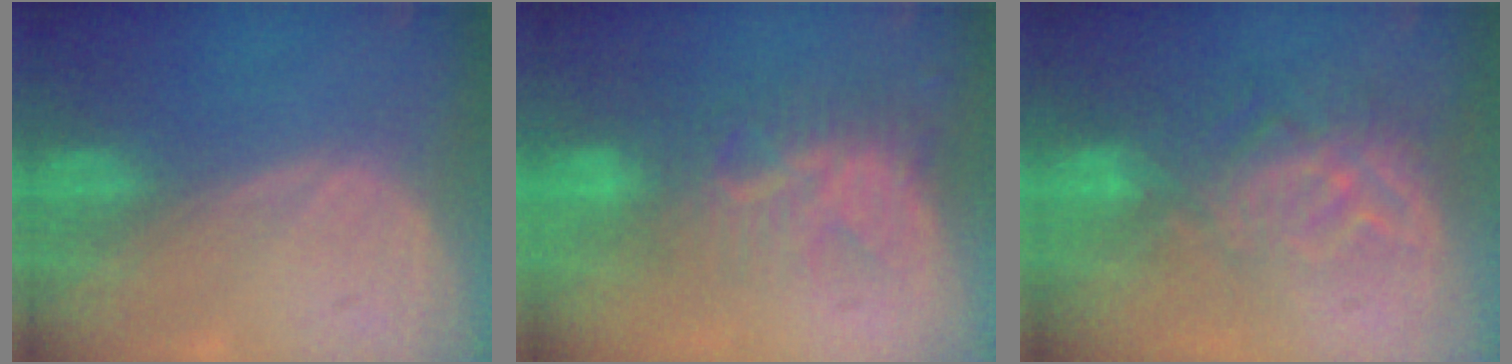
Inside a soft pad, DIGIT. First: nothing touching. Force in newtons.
{"total": 8.4, "press": 7.5, "slide": 3.9}
{"total": 9.4, "press": 8.2, "slide": 4.6}